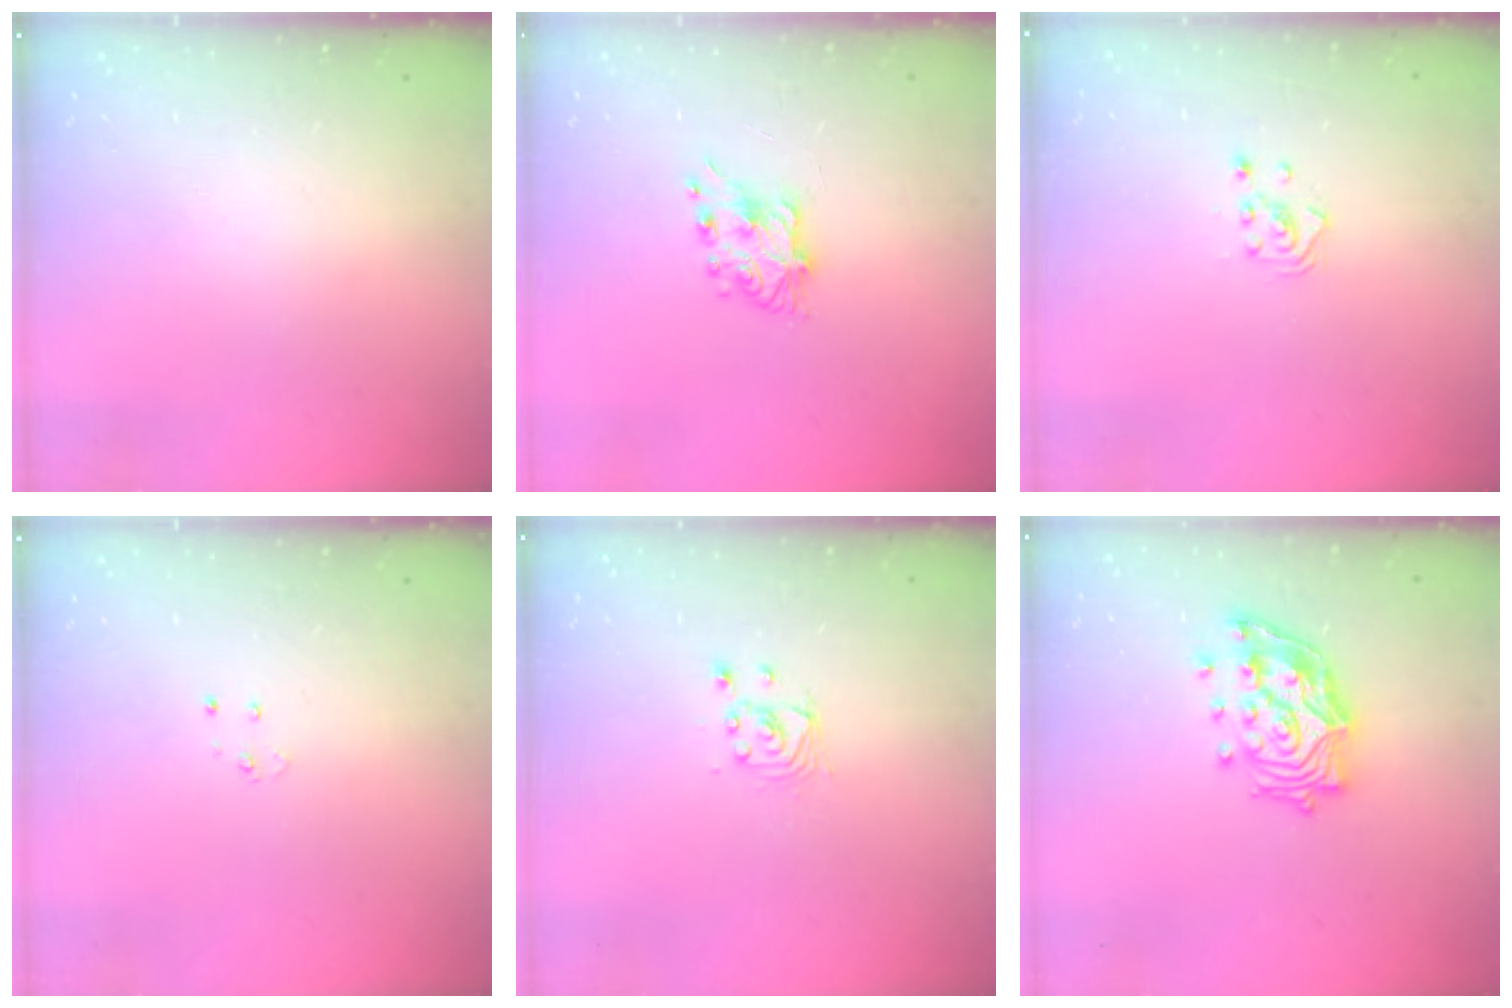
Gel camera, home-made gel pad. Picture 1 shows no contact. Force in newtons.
{"total": 7.1, "press": 7.1, "slide": 0.5}
{"total": 2.9, "press": 2.8, "slide": 0.3}
{"total": 3.0, "press": 3.0, "slide": 0.4}
{"total": 2.9, "press": 2.9, "slide": 0.1}
{"total": 17.0, "press": 16.9, "slide": 2.0}